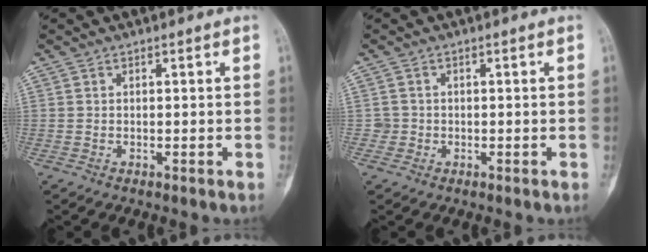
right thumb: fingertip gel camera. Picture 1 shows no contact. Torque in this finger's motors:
{"motor_torque": [-0.10, -0.02, 0.32, -0.10, 0.03]}